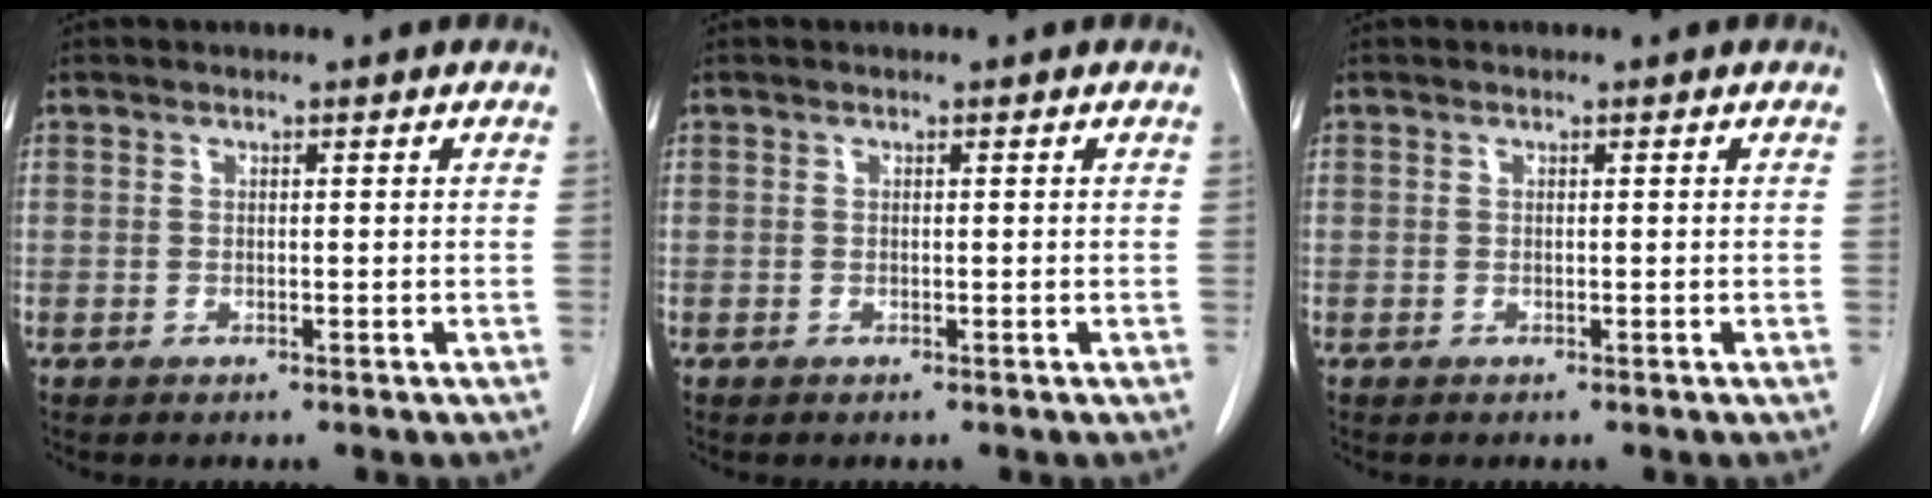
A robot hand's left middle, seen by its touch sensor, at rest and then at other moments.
{"total": 0.0}
{"total": 0.0}